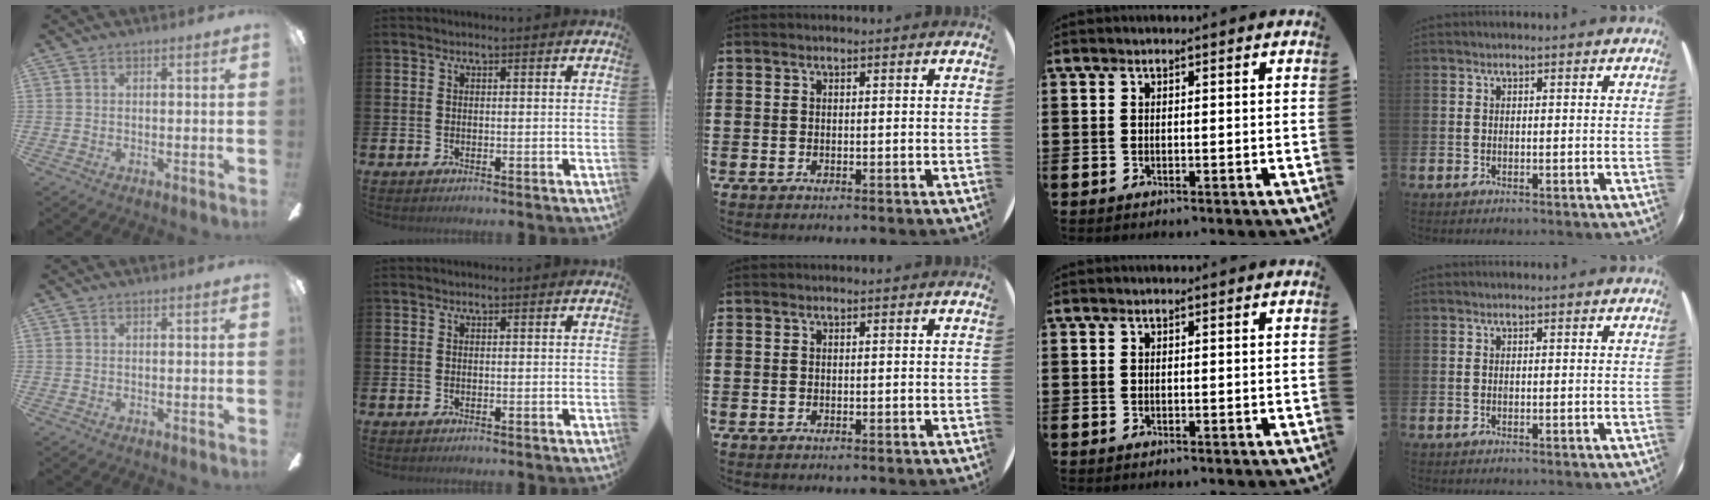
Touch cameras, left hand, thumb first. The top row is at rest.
{}